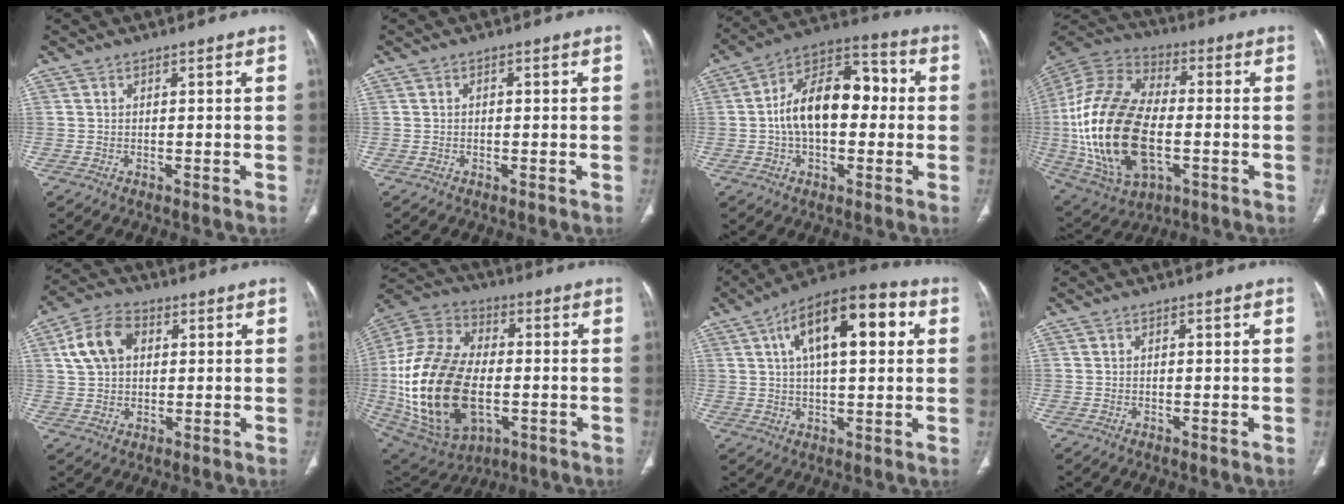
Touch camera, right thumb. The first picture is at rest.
{"total": 0.8, "force": [0.0, 0.5, 0.6], "torque": [-0.009, 0.002, -0.001]}
{"total": 16.8, "force": [0.2, 10.1, 13.4], "torque": [-0.201, 0.042, -0.006]}
{"total": 27.5, "force": [-3.4, 15.4, 22.6], "torque": [-0.472, 0.003, -0.051]}
{"total": 9.4, "force": [2.5, 6.6, 6.2], "torque": [-0.112, 0.014, 0.042]}
{"total": 28.1, "force": [-3.8, 16.7, 22.3], "torque": [-0.456, 0.002, -0.046]}
{"total": 17.5, "force": [5.2, 7.5, 14.9], "torque": [-0.213, 0.019, 0.074]}
{"total": 0.5, "force": [0.0, 0.3, 0.4], "torque": [-0.008, 0.000, 0.000]}